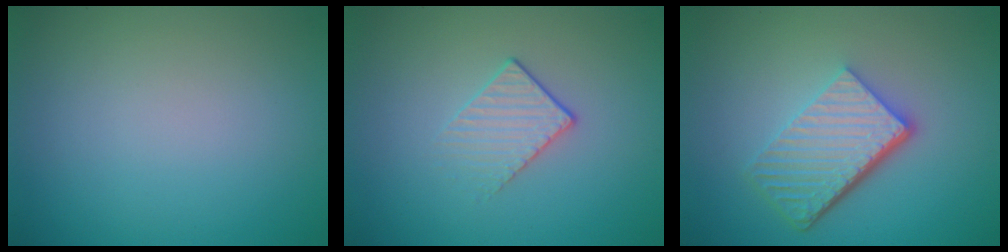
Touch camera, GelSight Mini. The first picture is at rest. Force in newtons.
{"total": 1.6, "press": 1.1, "slide": 1.1}
{"total": 6.1, "press": 4.1, "slide": 4.5}